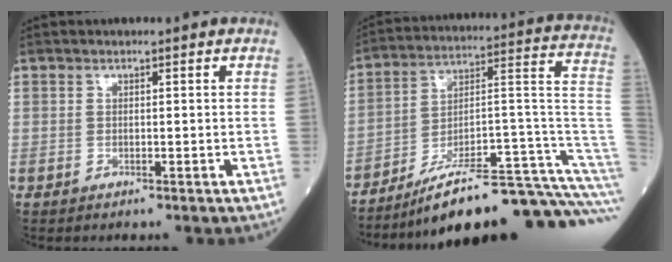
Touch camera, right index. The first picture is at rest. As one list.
[{"total": 24.1, "force": [-19.1, -0.3, 14.6], "torque": [-0.116, 0.040, -0.290]}]